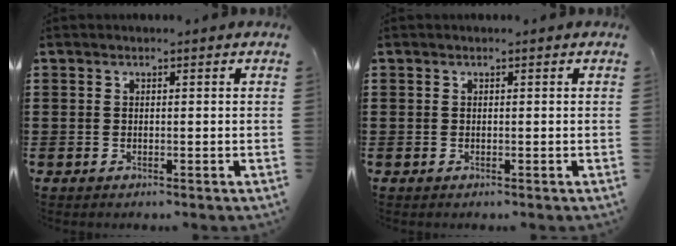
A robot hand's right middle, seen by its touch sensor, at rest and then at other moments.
{"total": 0.0}